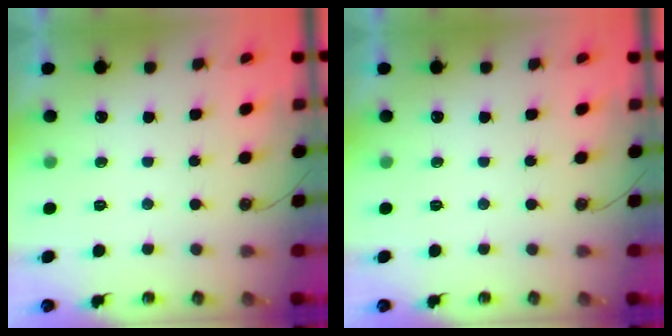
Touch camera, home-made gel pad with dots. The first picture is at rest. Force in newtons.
{"total": 0.0}